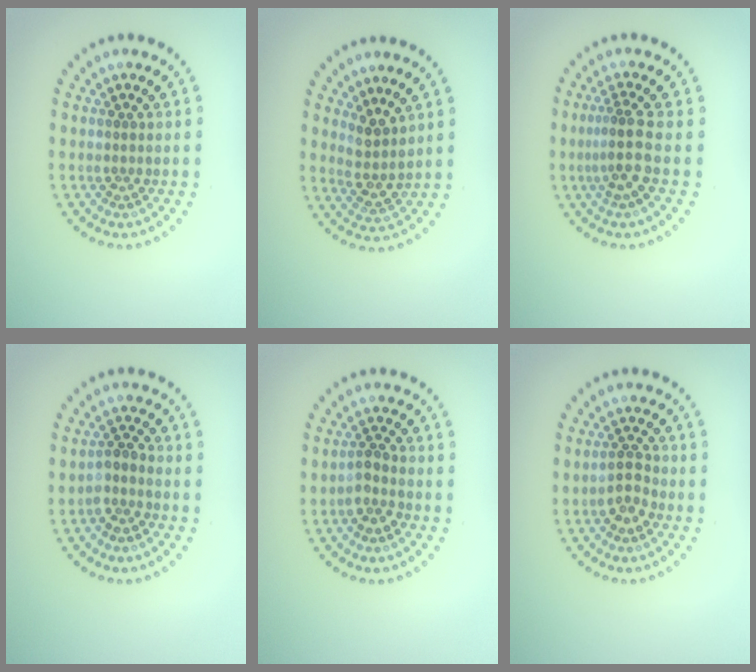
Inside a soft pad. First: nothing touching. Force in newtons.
{"total": 2.4, "press": 1.9, "slide": 1.4}
{"total": 2.9, "press": 2.1, "slide": 2.0}
{"total": 1.8, "press": 1.4, "slide": 1.2}
{"total": 1.9, "press": 1.5, "slide": 1.1}
{"total": 2.1, "press": 1.9, "slide": 0.8}